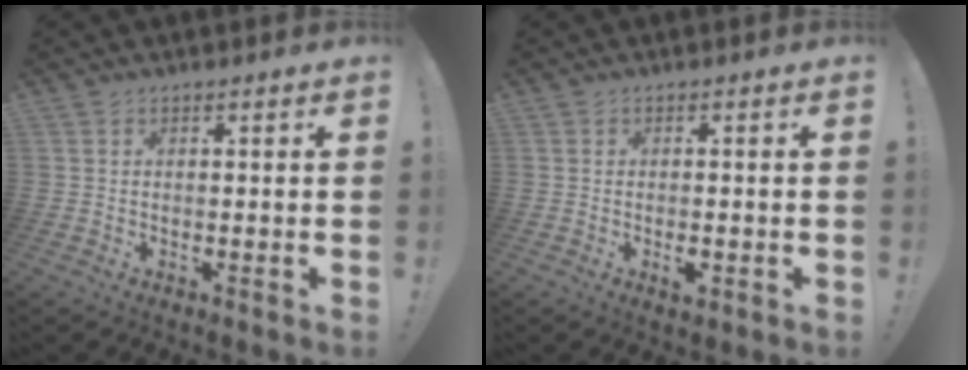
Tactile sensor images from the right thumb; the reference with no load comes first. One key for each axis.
{"total": 2.3, "fx": -1.0, "fy": 1.0, "fz": 1.8, "tx": -0.027, "ty": 0.005, "tz": -0.015}